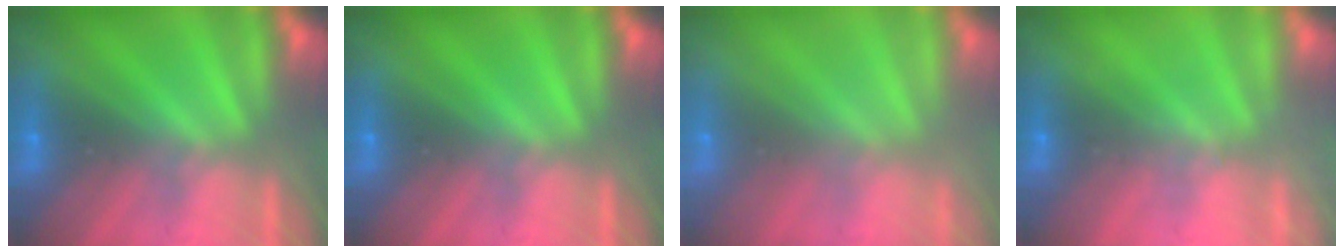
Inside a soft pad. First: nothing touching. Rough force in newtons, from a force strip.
{"total": 0.0}
{"total": 2.8}
{"total": 2.0}